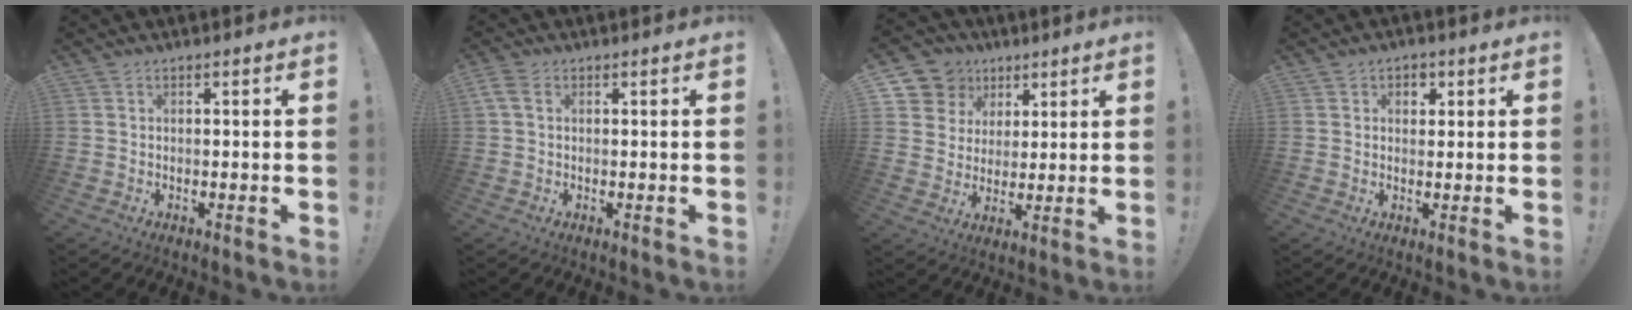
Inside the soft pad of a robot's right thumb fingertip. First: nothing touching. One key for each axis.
{"total": 3.3, "fx": 1.0, "fy": 2.2, "fz": 2.2, "tx": -0.049, "ty": 0.008, "tz": 0.023}
{"total": 9.7, "fx": 4.5, "fy": 8.5, "fz": 1.9, "tx": -0.024, "ty": -0.032, "tz": 0.092}
{"total": 3.2, "fx": 1.1, "fy": 2.7, "fz": 1.2, "tx": -0.013, "ty": 0.003, "tz": 0.016}